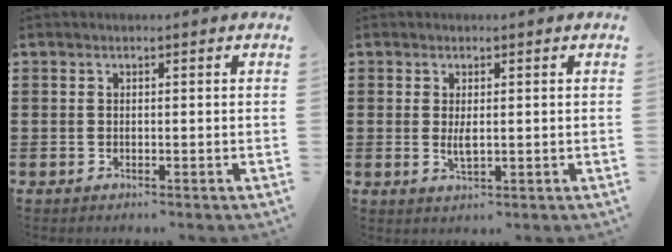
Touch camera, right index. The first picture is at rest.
{"total": 2.2, "force": [0.1, 0.7, 2.1], "torque": [-0.039, 0.000, 0.001]}